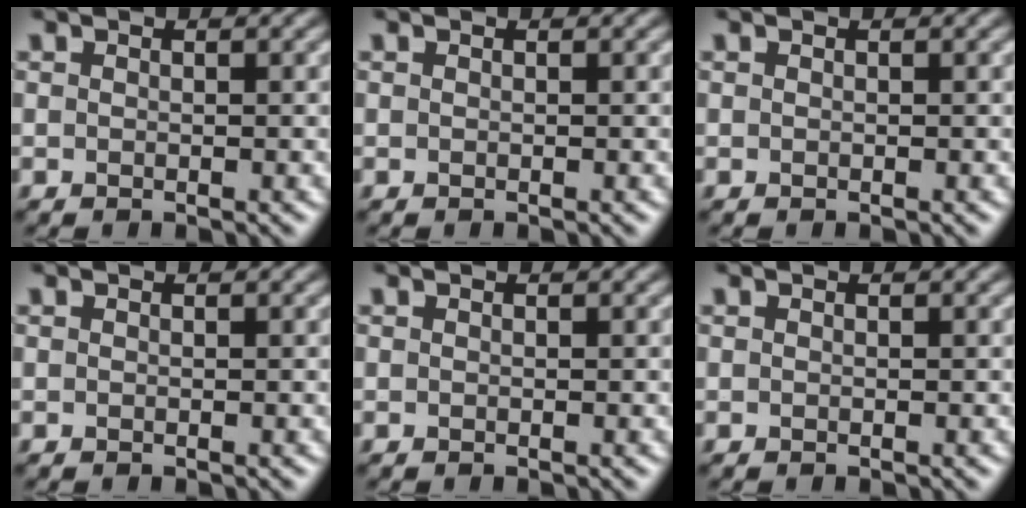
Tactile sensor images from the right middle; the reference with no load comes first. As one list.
[{"total": 0.0}, {"total": 0.0}, {"total": 0.0}, {"total": 0.0}, {"total": 0.0}]